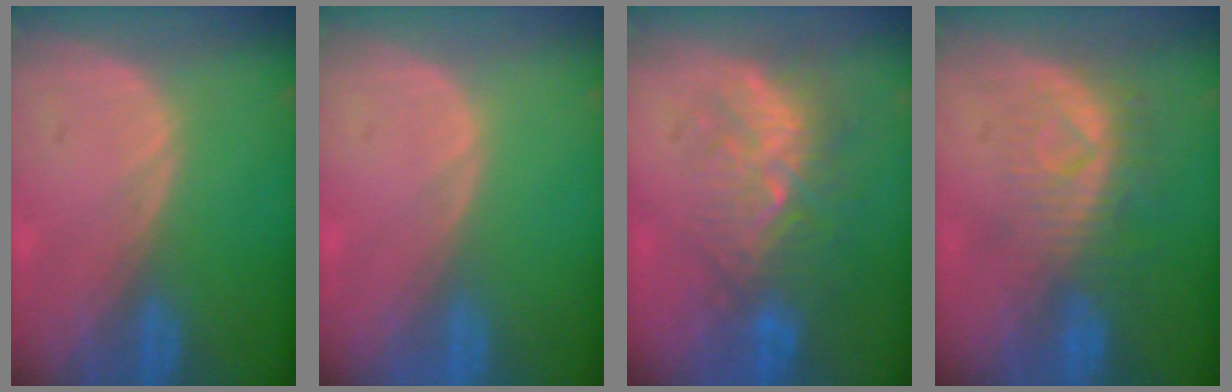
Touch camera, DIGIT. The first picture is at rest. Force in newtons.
{"total": 0.0}
{"total": 9.1, "press": 8.5, "slide": 3.4}
{"total": 8.3, "press": 7.4, "slide": 3.7}